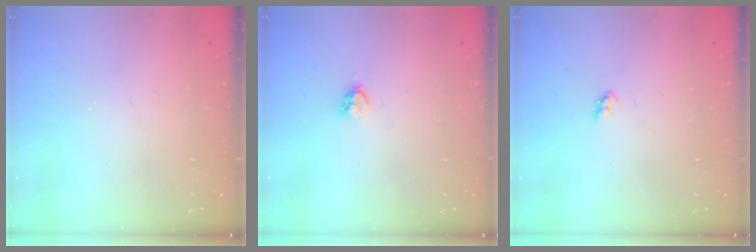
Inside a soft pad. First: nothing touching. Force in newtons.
{"total": 3.7, "press": 3.7, "slide": 0.3}
{"total": 2.7, "press": 2.7, "slide": 0.3}